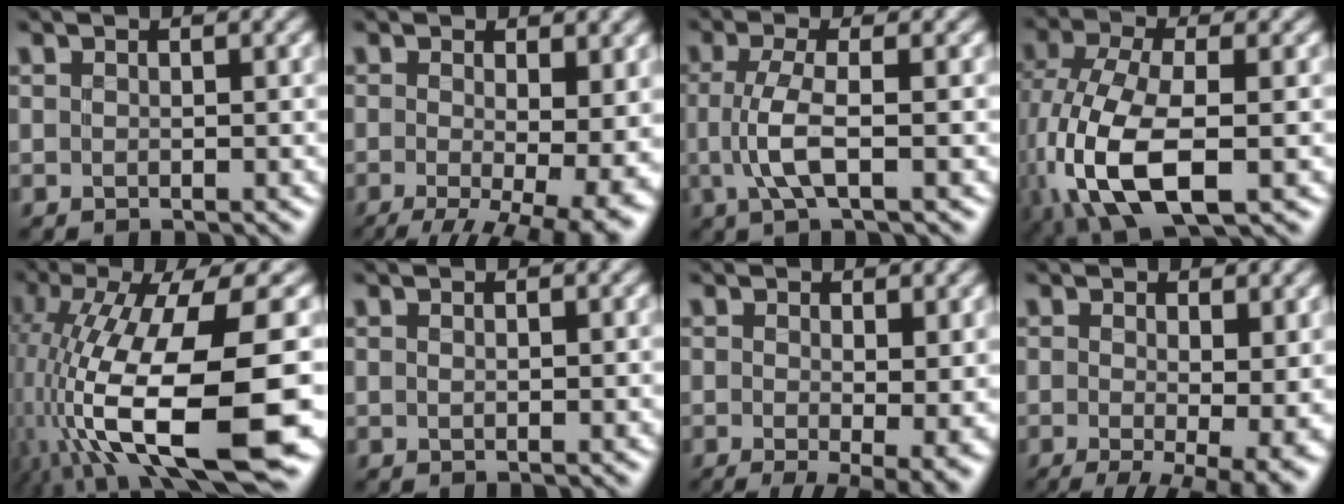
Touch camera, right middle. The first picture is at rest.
{"total": 11.5, "force": [-2.3, 4.7, 10.3], "torque": [-0.135, -0.026, -0.010]}
{"total": 3.6, "force": [-0.7, 1.0, 3.4], "torque": [-0.077, -0.006, -0.013]}
{"total": 10.3, "force": [-3.0, 5.1, 8.4], "torque": [-0.191, -0.015, -0.058]}
{"total": 14.9, "force": [-3.6, 5.1, 13.6], "torque": [-0.264, -0.021, -0.049]}
{"total": 0.0}
{"total": 5.0, "force": [-0.5, 1.3, 4.8], "torque": [-0.068, -0.023, -0.003]}
{"total": 7.6, "force": [-1.1, 2.5, 7.1], "torque": [-0.090, -0.021, -0.009]}